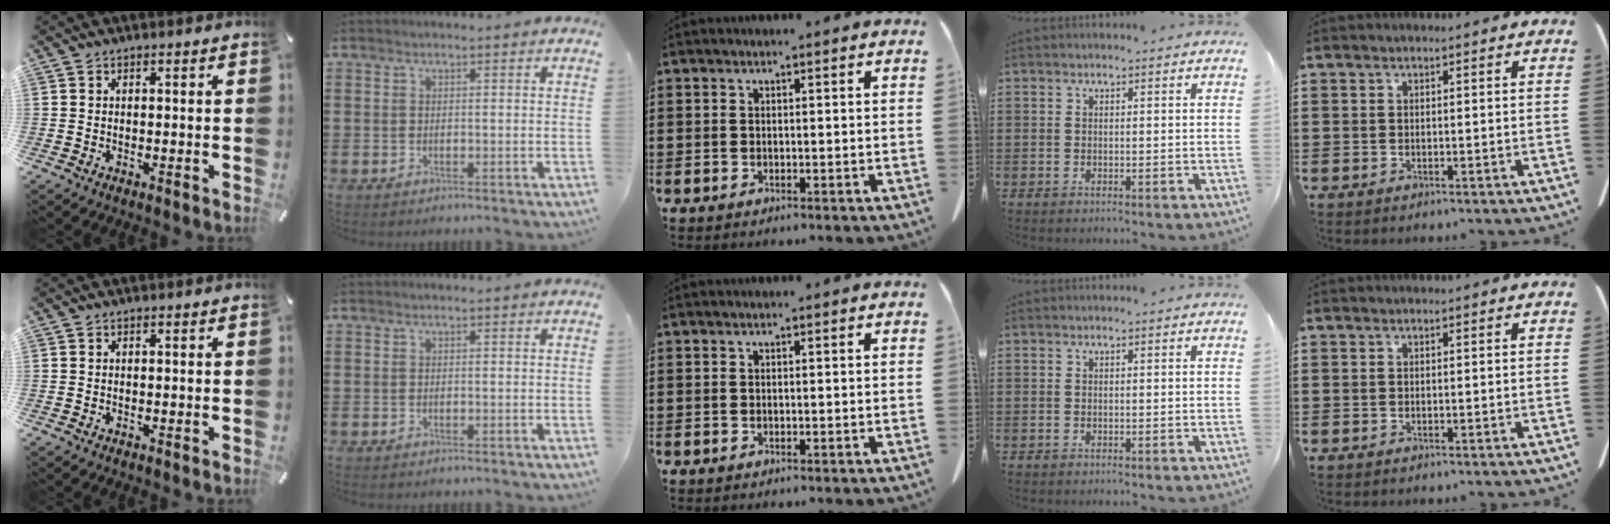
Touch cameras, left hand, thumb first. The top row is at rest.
{}